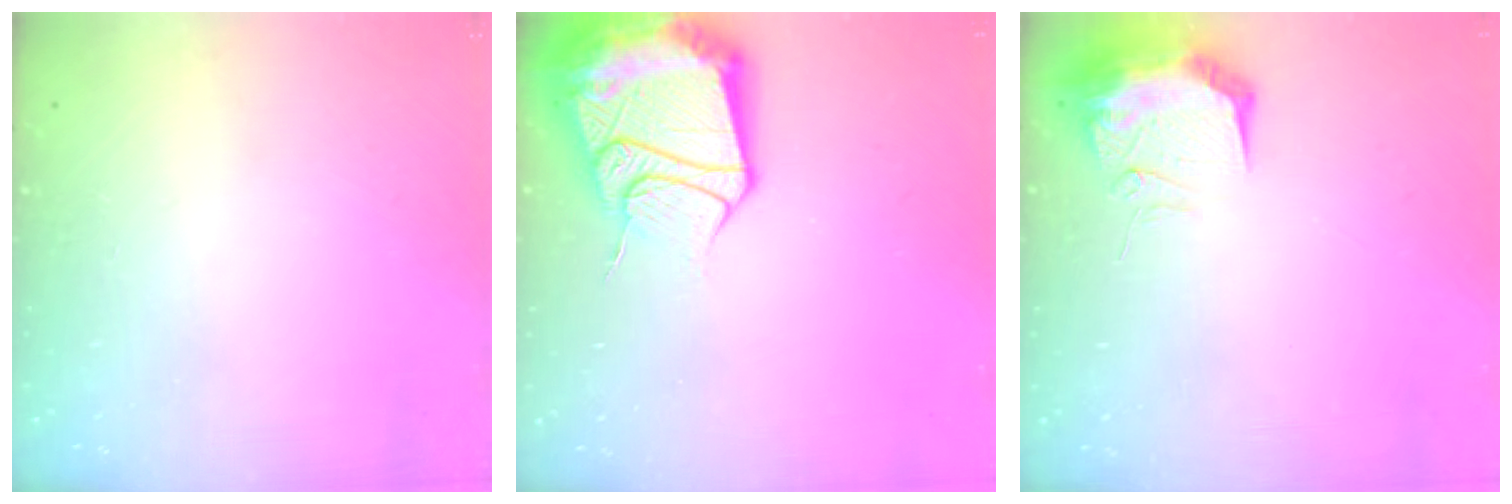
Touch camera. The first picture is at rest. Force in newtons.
{"total": 20.6, "press": 20.5, "slide": 2.3}
{"total": 16.8, "press": 12.6, "slide": 11.1}